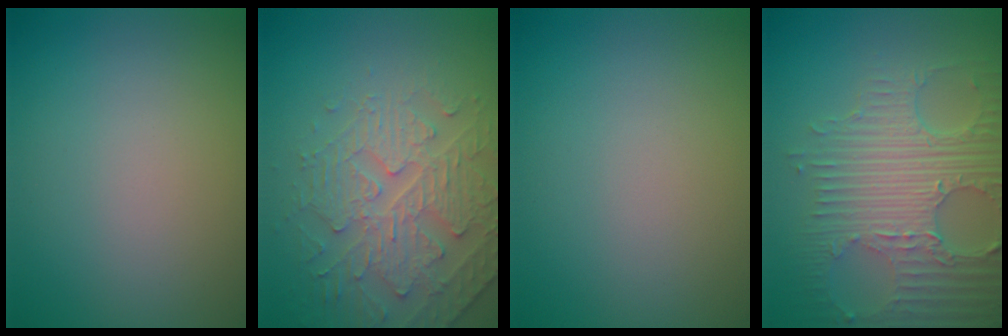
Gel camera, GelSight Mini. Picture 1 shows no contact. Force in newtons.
{"total": 4.4, "press": 4.1, "slide": 1.6}
{"total": 0.0}
{"total": 8.6, "press": 6.0, "slide": 6.1}